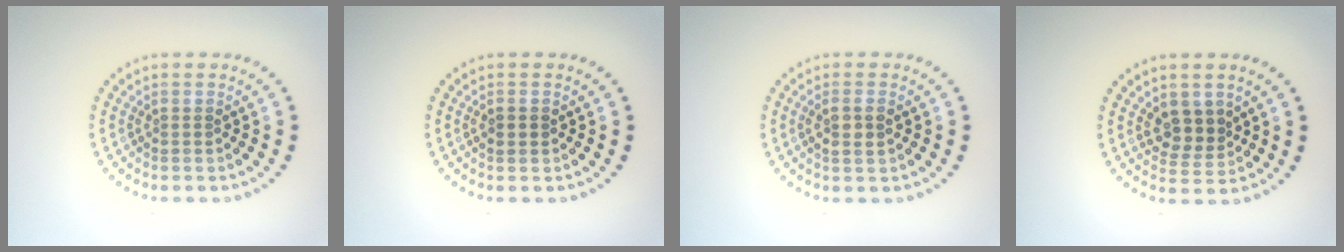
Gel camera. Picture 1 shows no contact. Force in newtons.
{"total": 1.2, "press": 1.2, "slide": 0.0}
{"total": 1.9, "press": 1.8, "slide": 0.6}
{"total": 2.8, "press": 2.5, "slide": 1.3}